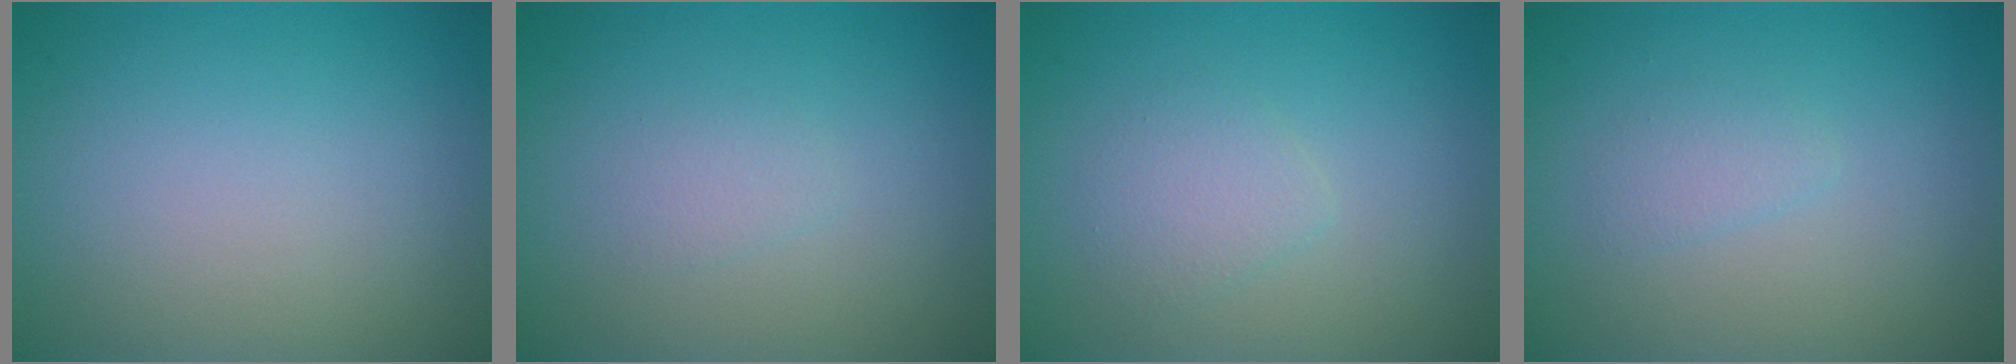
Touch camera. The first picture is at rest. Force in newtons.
{"total": 0.9, "press": 0.9, "slide": 0.1}
{"total": 1.8, "press": 1.8, "slide": 0.1}
{"total": 1.1, "press": 1.1, "slide": 0.0}